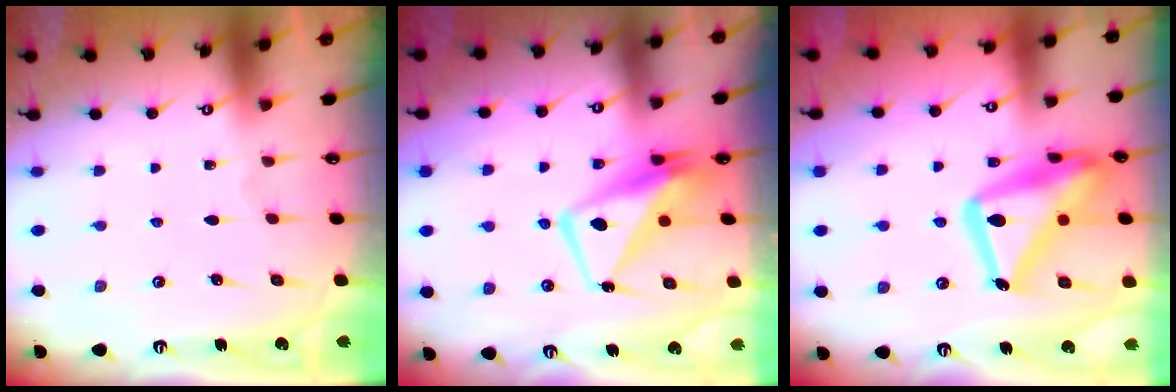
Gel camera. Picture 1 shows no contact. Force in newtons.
{"total": 9.3, "press": 9.2, "slide": 1.5}
{"total": 22.3, "press": 22.2, "slide": 1.8}